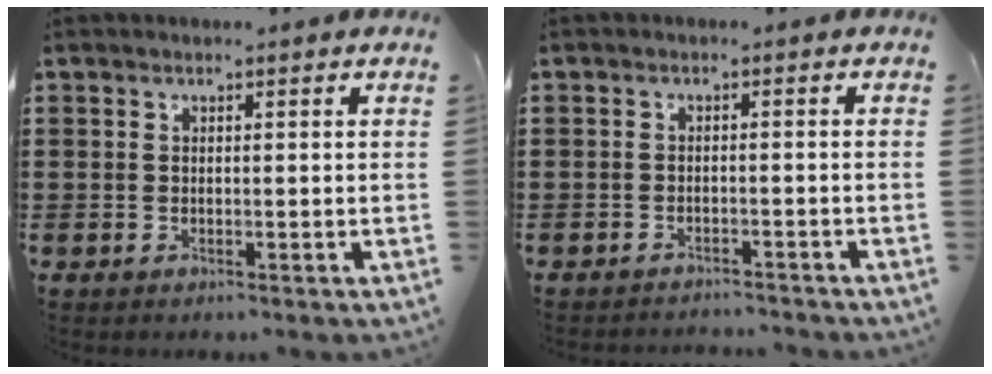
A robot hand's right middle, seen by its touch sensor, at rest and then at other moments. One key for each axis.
{"total": 1.8, "fx": -1.8, "fy": 0.1, "fz": -0.1, "tx": -0.004, "ty": 0.003, "tz": -0.039}